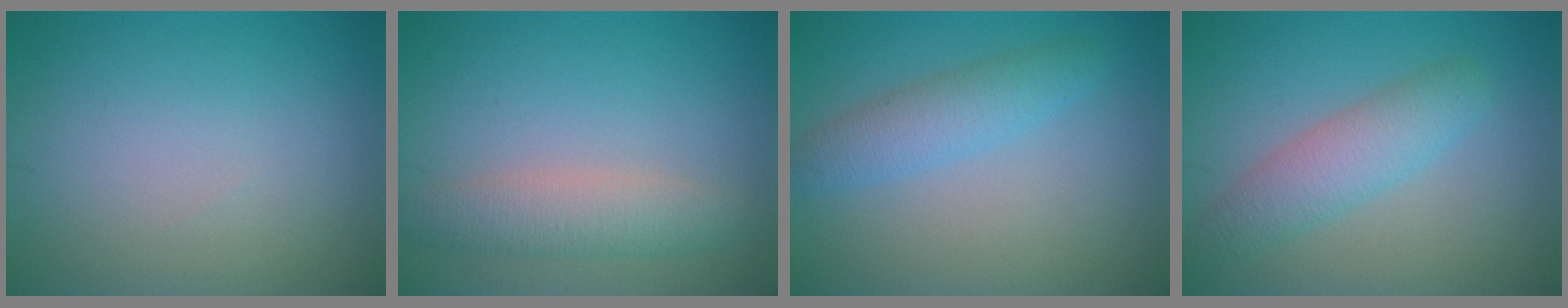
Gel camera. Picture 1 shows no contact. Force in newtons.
{"total": 3.4, "press": 3.4, "slide": 0.2}
{"total": 3.0, "press": 3.0, "slide": 0.1}
{"total": 3.7, "press": 3.7, "slide": 0.1}